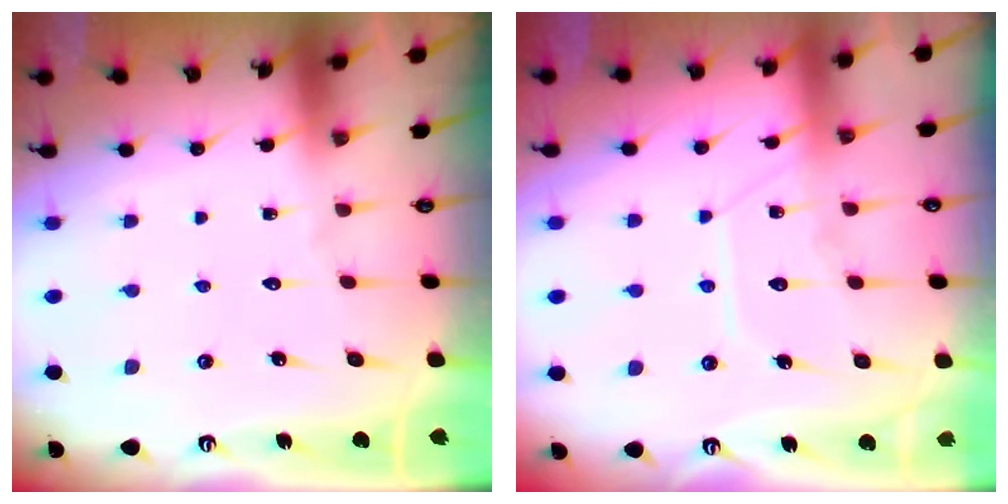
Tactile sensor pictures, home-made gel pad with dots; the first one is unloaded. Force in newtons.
{"total": 9.6, "press": 9.5, "slide": 0.9}